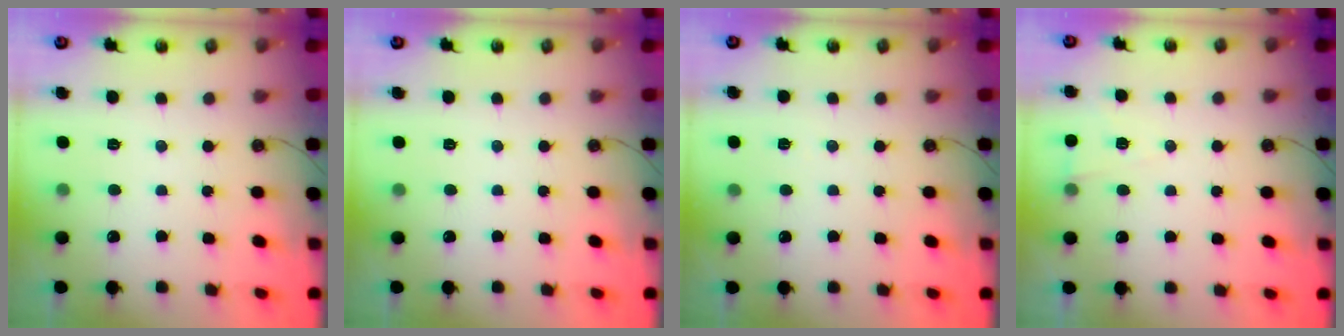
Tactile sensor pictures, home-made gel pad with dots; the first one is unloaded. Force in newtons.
{"total": 0.0}
{"total": 2.2, "press": 1.9, "slide": 1.1}
{"total": 4.9, "press": 3.8, "slide": 3.2}